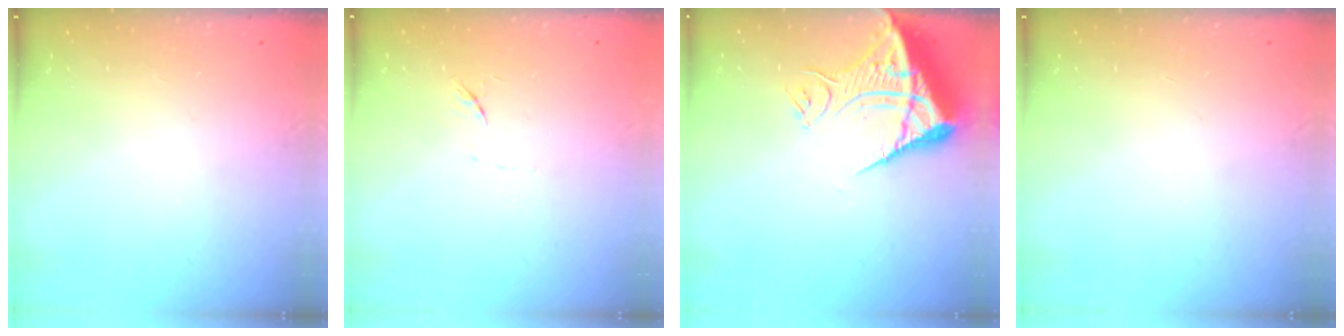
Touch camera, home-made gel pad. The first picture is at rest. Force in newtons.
{"total": 5.4, "press": 5.3, "slide": 0.9}
{"total": 13.0, "press": 12.9, "slide": 1.8}
{"total": 0.0}